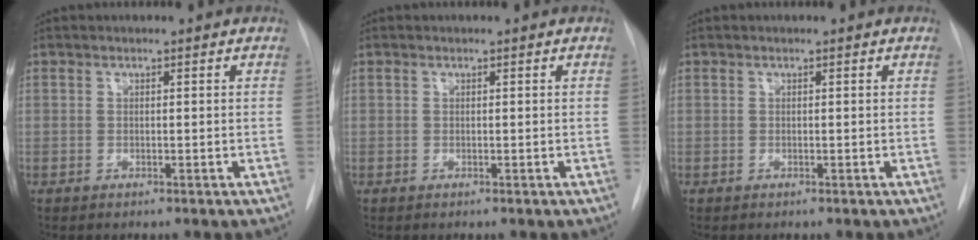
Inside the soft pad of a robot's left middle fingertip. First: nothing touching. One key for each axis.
{"total": 0.0}
{"total": 0.0}